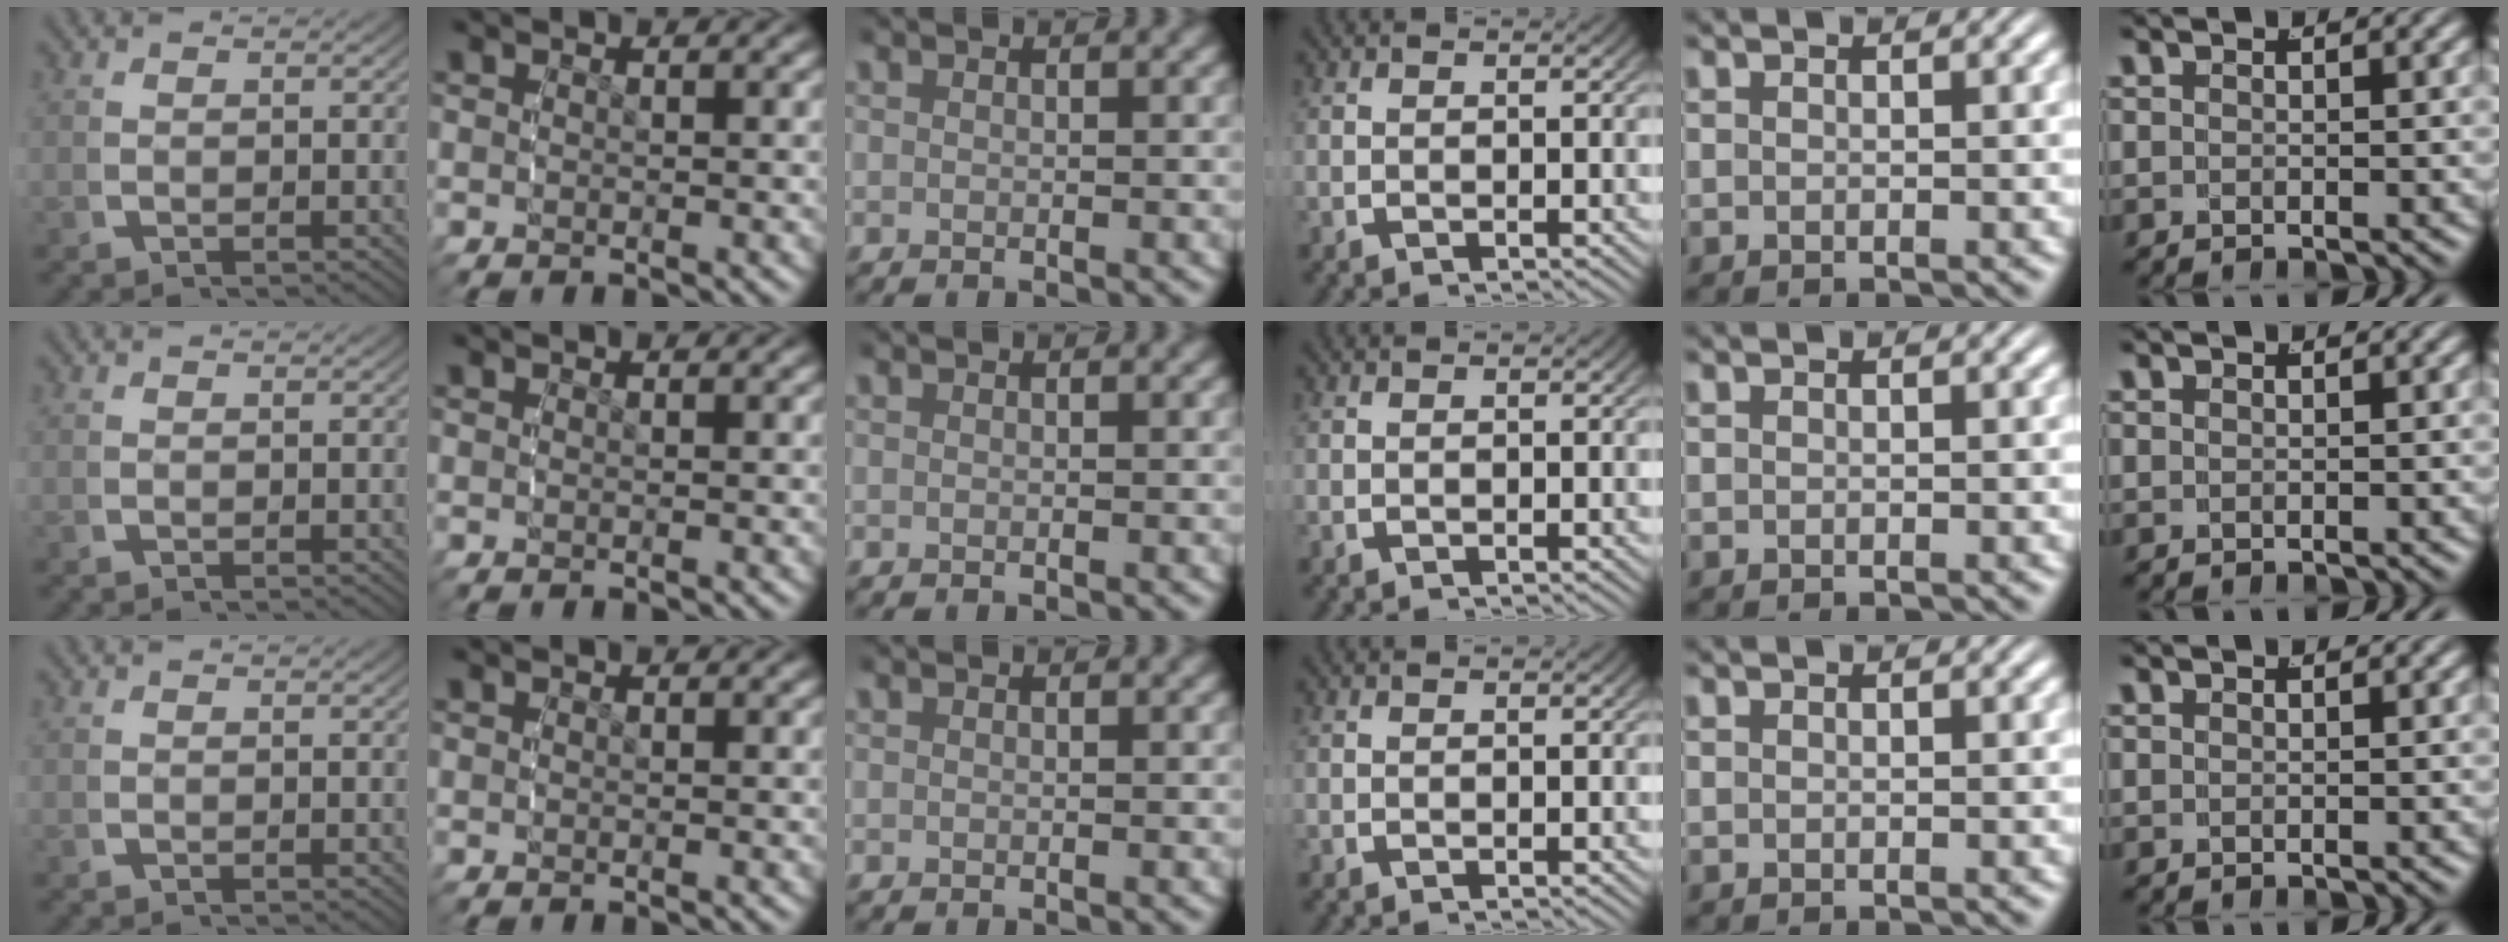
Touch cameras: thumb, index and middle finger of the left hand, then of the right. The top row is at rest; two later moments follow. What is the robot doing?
{"motion": "reach", "object": "ribbon"}